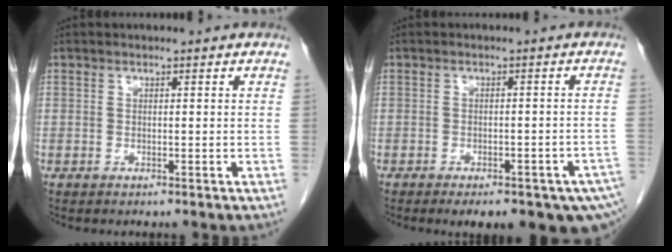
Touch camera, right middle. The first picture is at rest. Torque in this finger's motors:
{"motor_torque": [1.17, -0.97, 0.16, 0.03]}